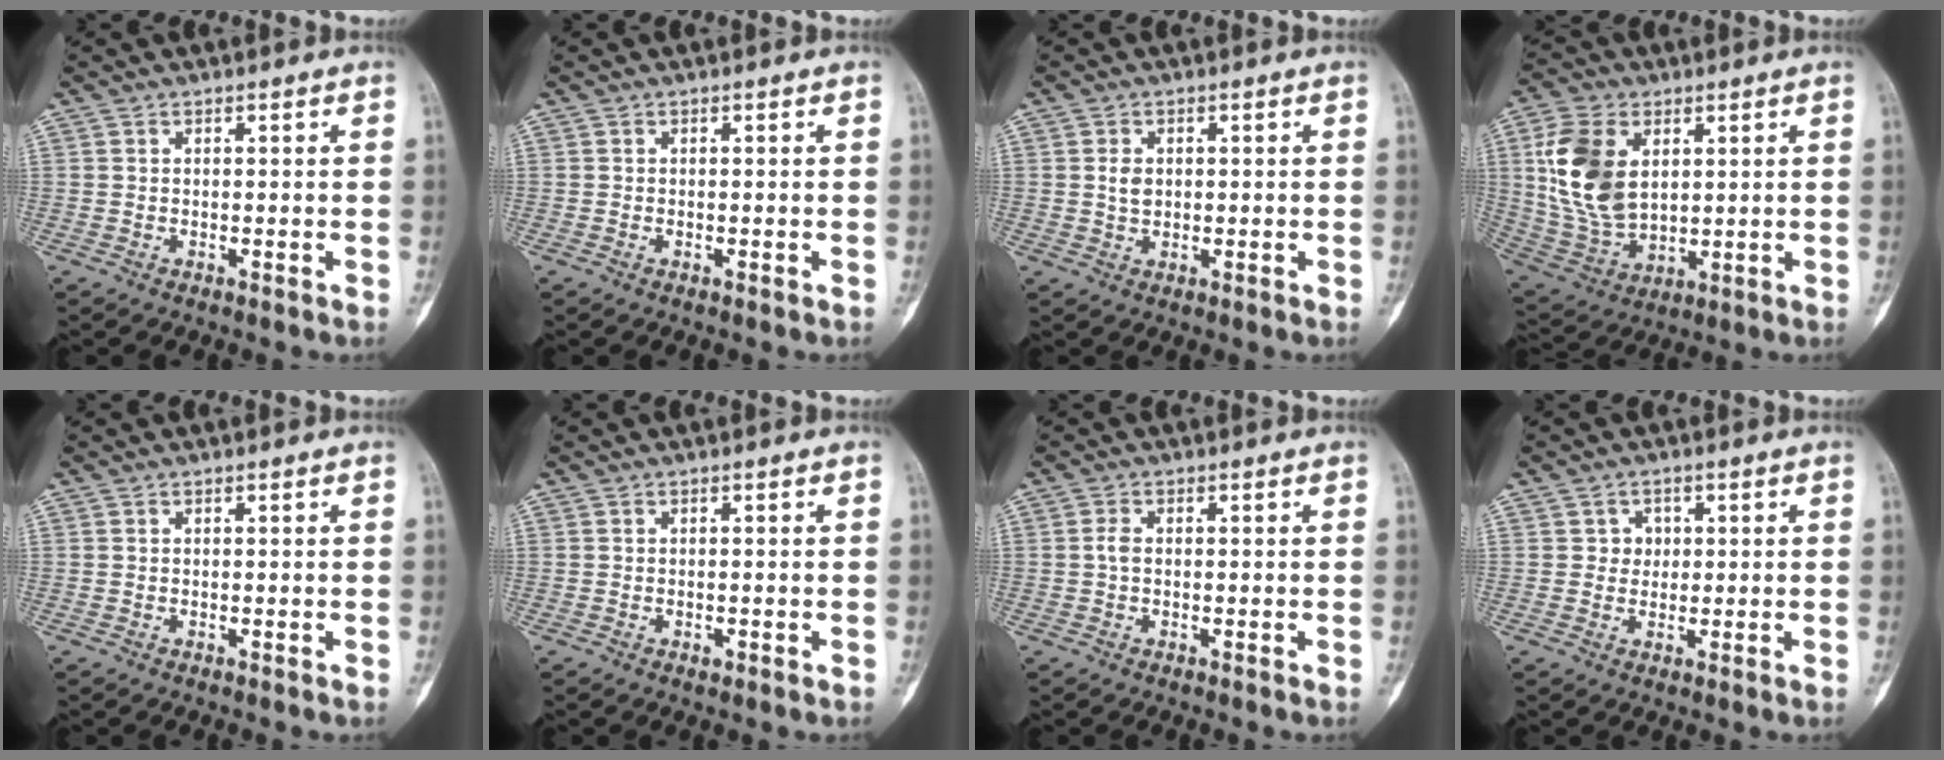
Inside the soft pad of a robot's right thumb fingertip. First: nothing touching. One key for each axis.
{"total": 0.0}
{"total": 2.4, "fx": 0.4, "fy": 1.8, "fz": 1.6, "tx": -0.018, "ty": -0.001, "tz": 0.008}
{"total": 15.3, "fx": 3.7, "fy": 9.8, "fz": 11.1, "tx": -0.210, "ty": -0.013, "tz": 0.082}
{"total": 0.0}
{"total": 1.0, "fx": -0.5, "fy": 0.5, "fz": 0.7, "tx": -0.010, "ty": 0.003, "tz": -0.006}
{"total": 1.5, "fx": 0.0, "fy": 0.9, "fz": 1.3, "tx": -0.025, "ty": 0.001, "tz": -0.003}
{"total": 2.6, "fx": 0.5, "fy": 2.4, "fz": 0.8, "tx": 0.008, "ty": 0.002, "tz": 0.004}